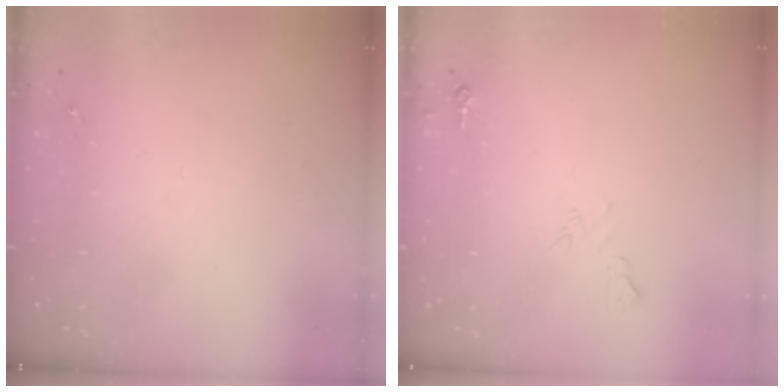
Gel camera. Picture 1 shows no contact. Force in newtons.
{"total": 6.4, "press": 6.3, "slide": 1.2}